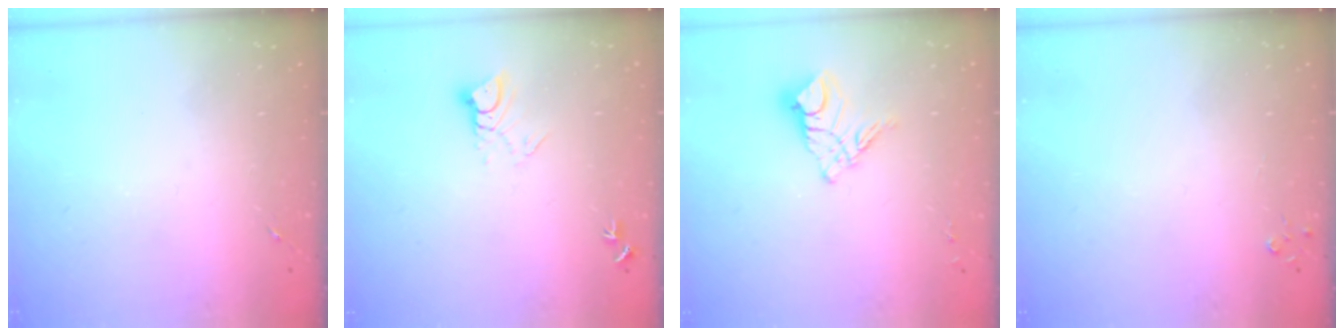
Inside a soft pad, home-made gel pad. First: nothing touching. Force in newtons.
{"total": 5.1, "press": 5.1, "slide": 0.3}
{"total": 11.3, "press": 11.3, "slide": 1.1}
{"total": 2.7, "press": 2.7, "slide": 0.3}